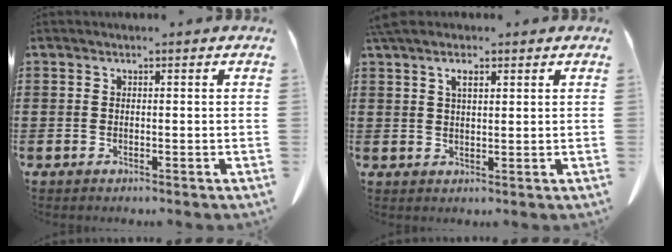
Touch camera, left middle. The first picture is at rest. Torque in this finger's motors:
{"motor_torque": [0.68, 0.85, 0.14, 0.05]}